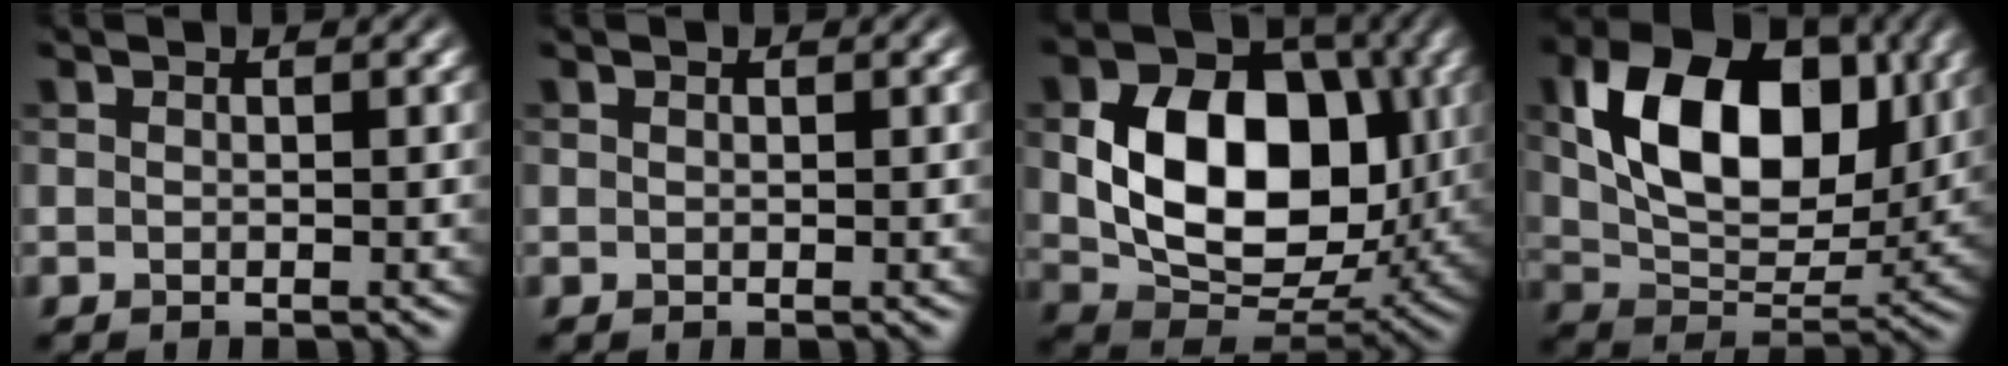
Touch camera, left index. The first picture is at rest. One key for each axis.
{"total": 0.0}
{"total": 11.8, "fx": 0.9, "fy": 8.3, "fz": 8.3, "tx": -0.149, "ty": -0.008, "tz": 0.026}
{"total": 11.8, "fx": 3.2, "fy": 7.5, "fz": 8.5, "tx": -0.147, "ty": -0.001, "tz": 0.058}